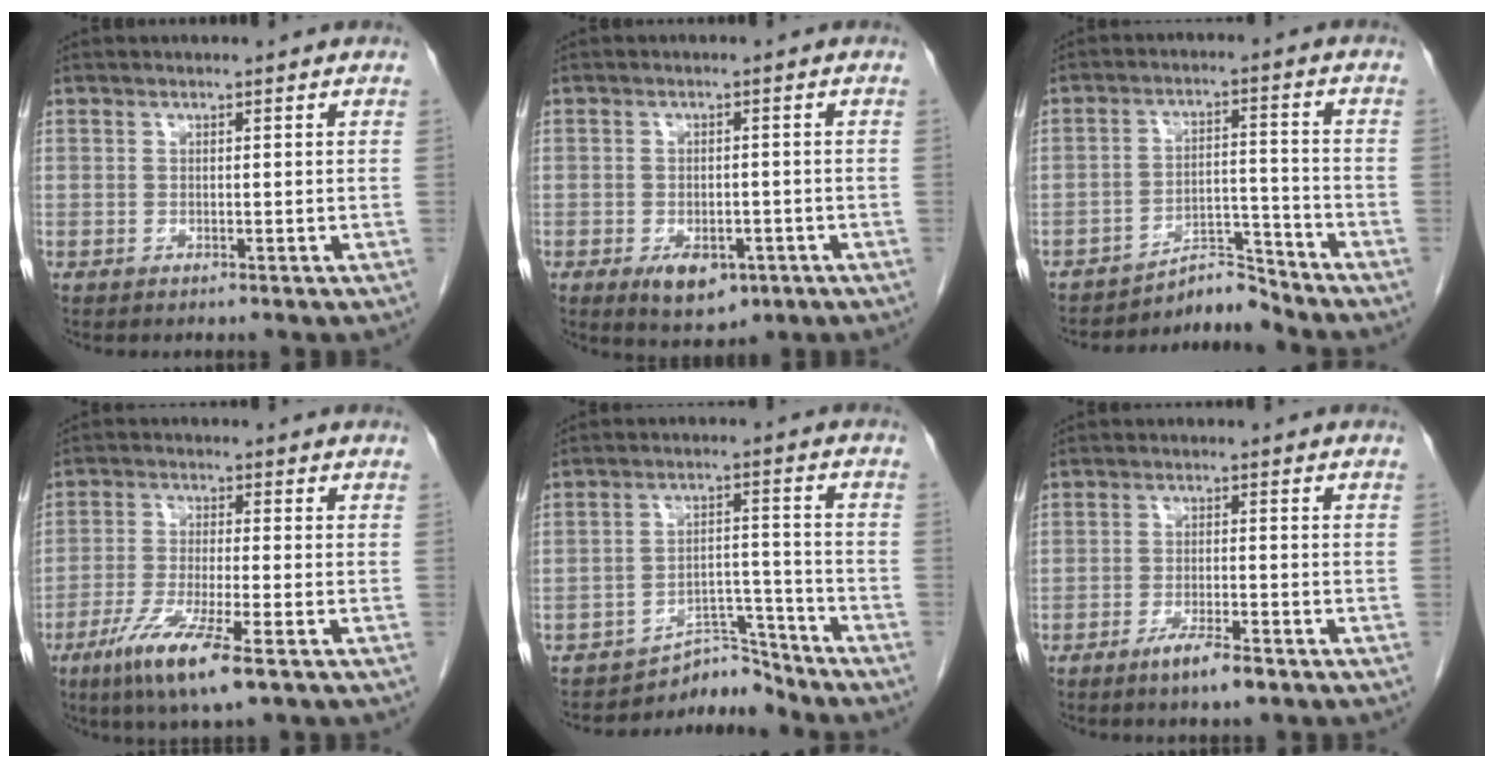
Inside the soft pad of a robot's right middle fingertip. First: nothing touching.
{"total": 5.7, "force": [-2.9, 3.1, 3.8], "torque": [-0.060, -0.004, -0.032]}
{"total": 5.3, "force": [-5.2, -0.4, -0.8], "torque": [0.018, 0.022, -0.083]}
{"total": 9.4, "force": [-5.2, 0.3, 7.8], "torque": [-0.158, -0.028, -0.093]}
{"total": 5.9, "force": [-5.8, 0.6, -0.8], "torque": [0.019, 0.034, -0.091]}
{"total": 4.4, "force": [-3.0, 0.3, 3.2], "torque": [-0.062, -0.008, -0.051]}